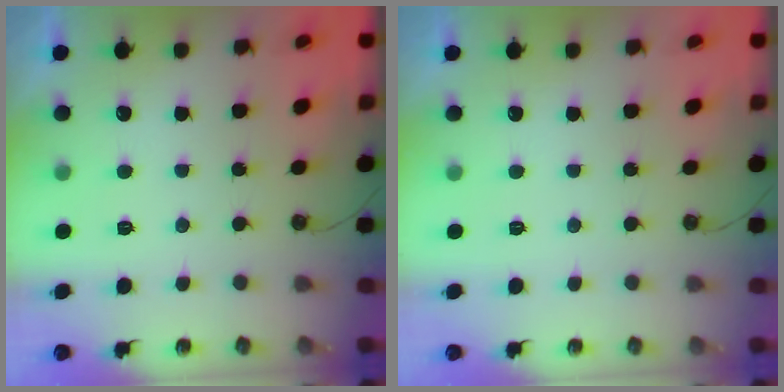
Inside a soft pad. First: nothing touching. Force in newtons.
{"total": 0.0}